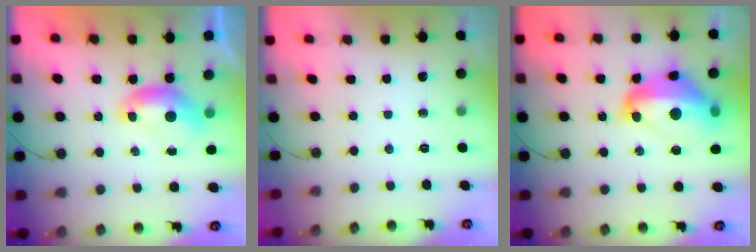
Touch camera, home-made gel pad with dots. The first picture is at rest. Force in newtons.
{"total": 0.0}
{"total": 12.3, "press": 12.2, "slide": 1.5}